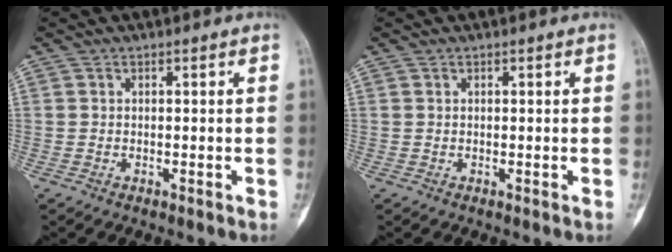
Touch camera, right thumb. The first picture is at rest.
{"total": 0.0}